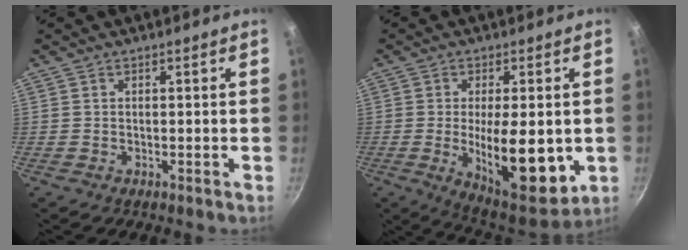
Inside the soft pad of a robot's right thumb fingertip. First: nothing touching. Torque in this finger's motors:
{"motor_torque": [-0.05, 1.19, 1.60, -0.11, 0.13]}